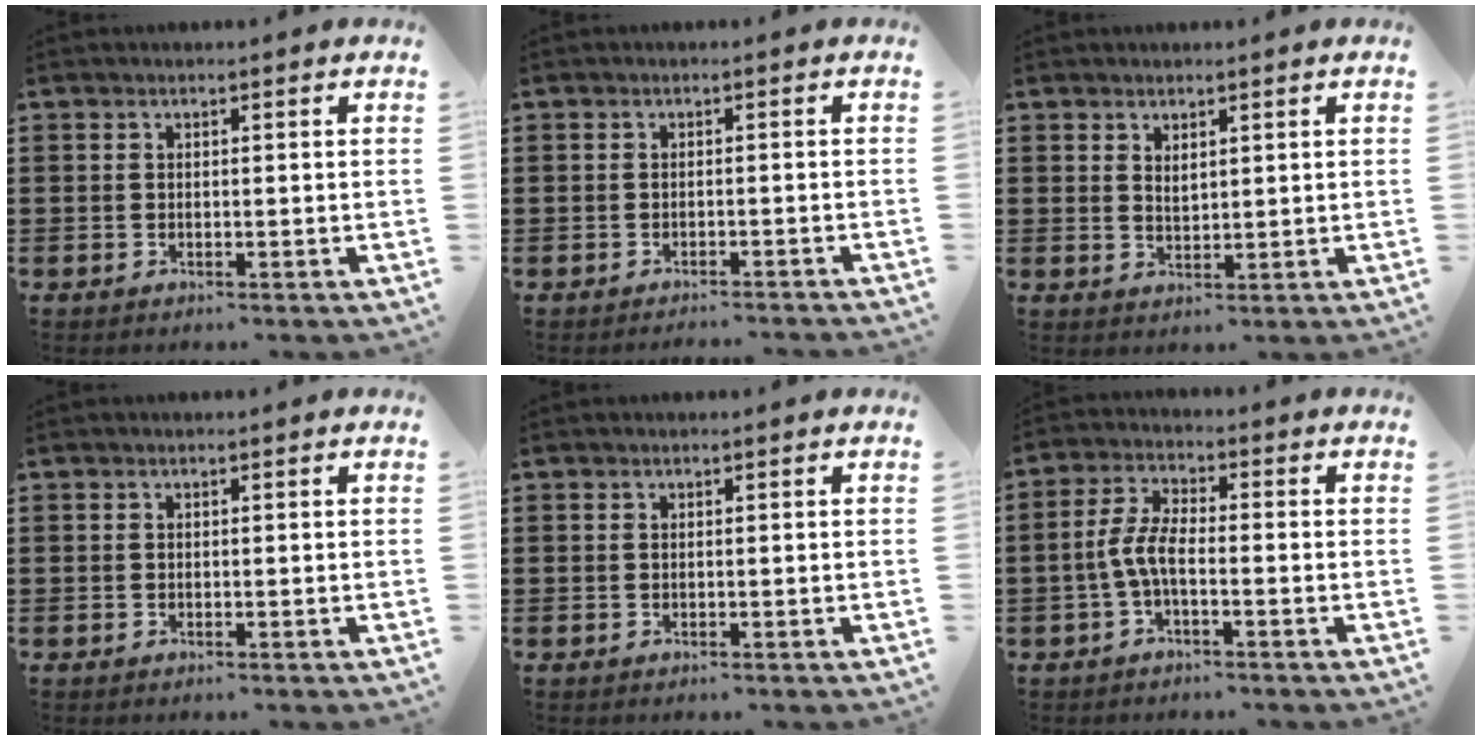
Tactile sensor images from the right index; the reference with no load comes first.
{"total": 1.2, "force": [-1.2, -0.1, -0.1], "torque": [-0.001, 0.001, -0.025]}
{"total": 1.6, "force": [1.3, 0.7, 0.8], "torque": [-0.016, 0.004, 0.023]}
{"total": 0.0}
{"total": 0.0}
{"total": 5.1, "force": [-1.6, 1.6, 4.5], "torque": [-0.108, -0.004, -0.037]}